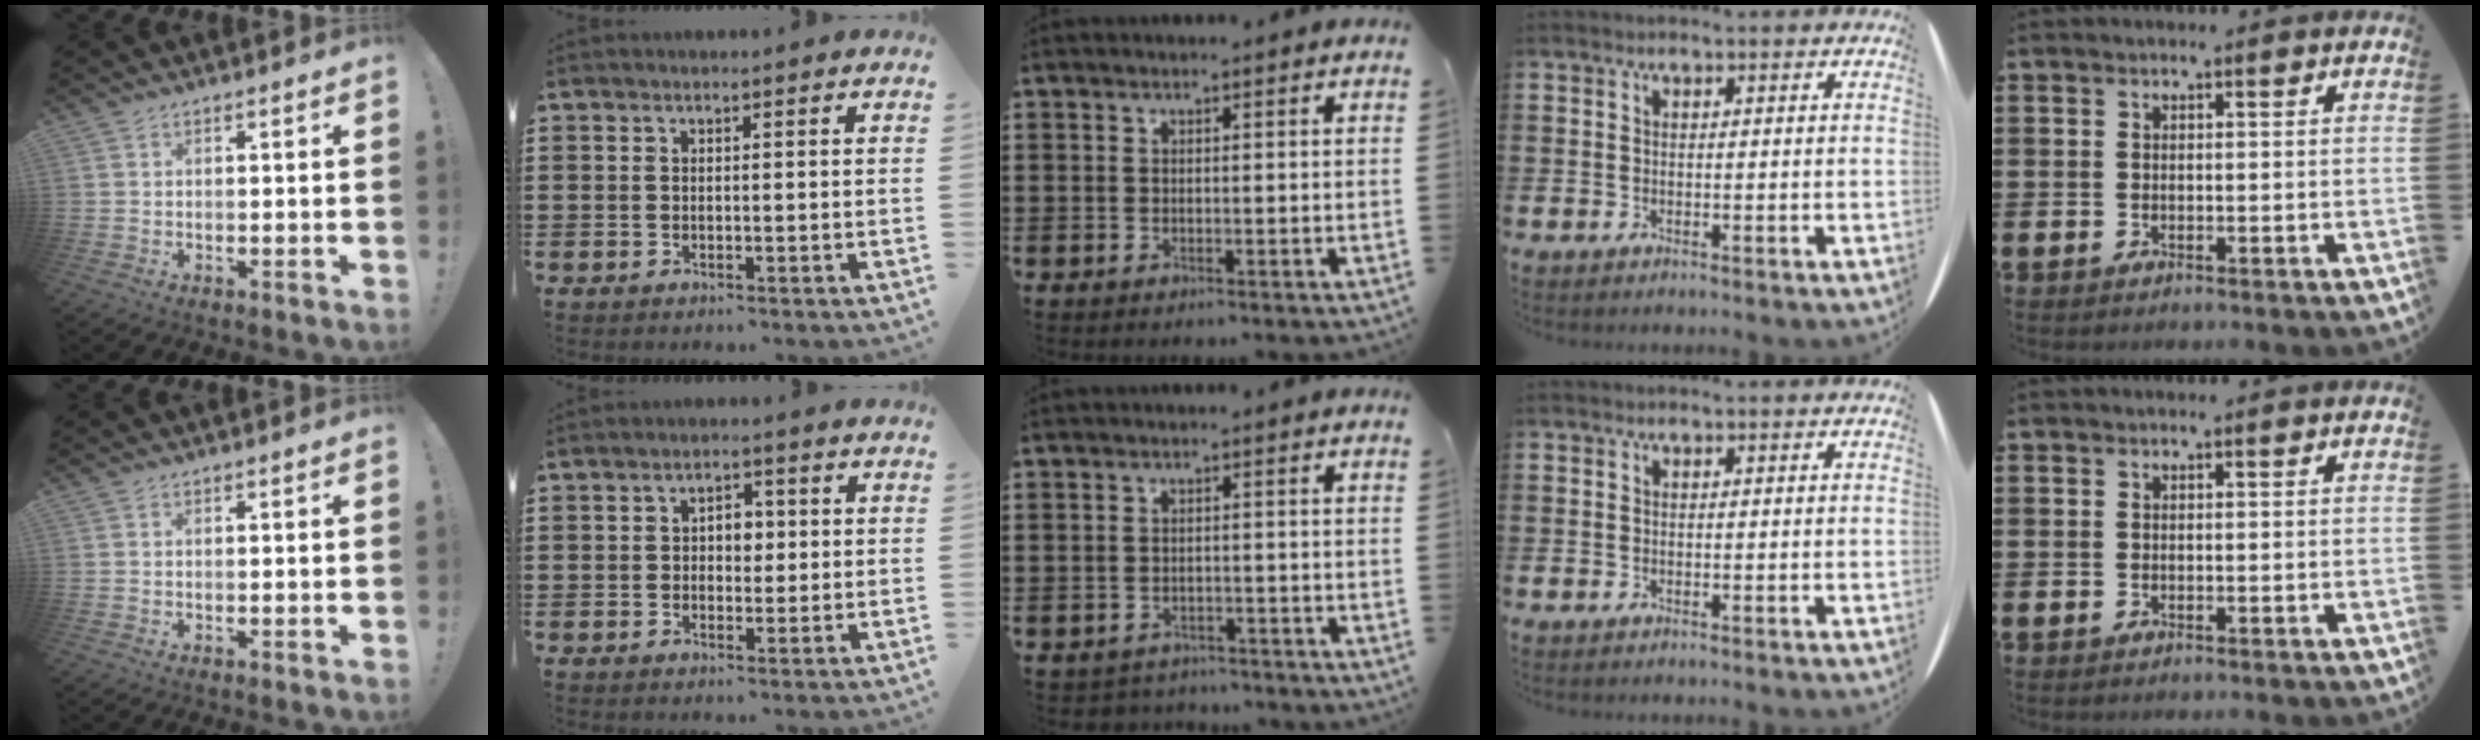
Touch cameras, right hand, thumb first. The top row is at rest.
{"index": {"total": 2.8, "force": [0.1, 2.0, 2.0], "torque": [-0.036, 0.005, -0.002]}, "middle": {"total": 1.7, "force": [-1.6, 0.4, -0.3], "torque": [-0.002, 0.002, -0.038]}}